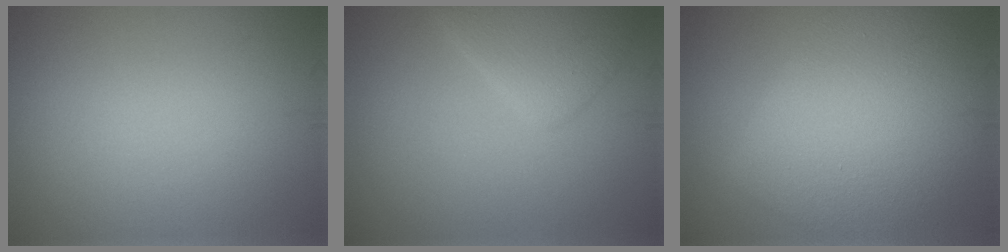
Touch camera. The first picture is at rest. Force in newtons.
{"total": 2.3, "press": 2.3, "slide": 0.0}
{"total": 10.1, "press": 10.1, "slide": 0.5}